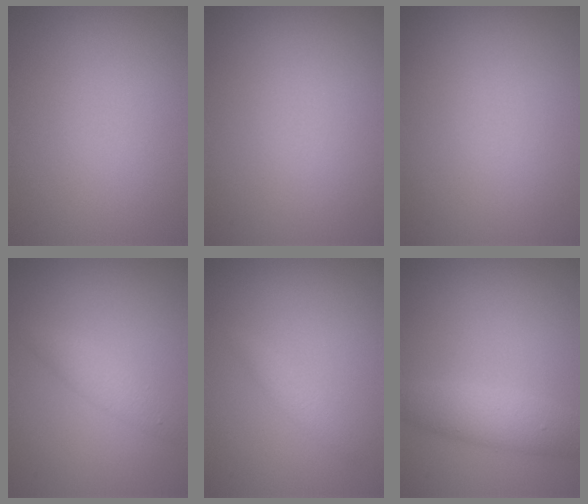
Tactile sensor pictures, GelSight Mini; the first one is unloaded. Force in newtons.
{"total": 0.0}
{"total": 0.0}
{"total": 1.8, "press": 1.8, "slide": 0.0}
{"total": 0.9, "press": 0.9, "slide": 0.0}
{"total": 3.4, "press": 3.4, "slide": 0.1}